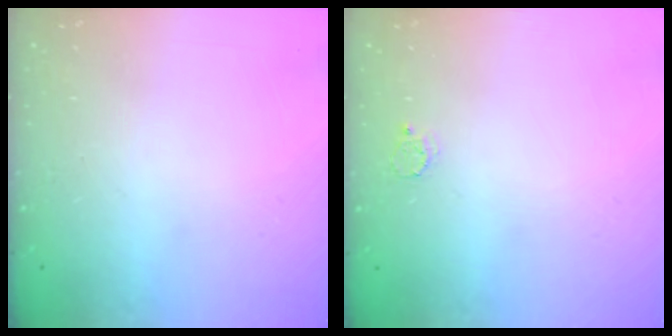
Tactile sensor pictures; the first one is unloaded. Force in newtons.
{"total": 2.3, "press": 2.3, "slide": 0.2}